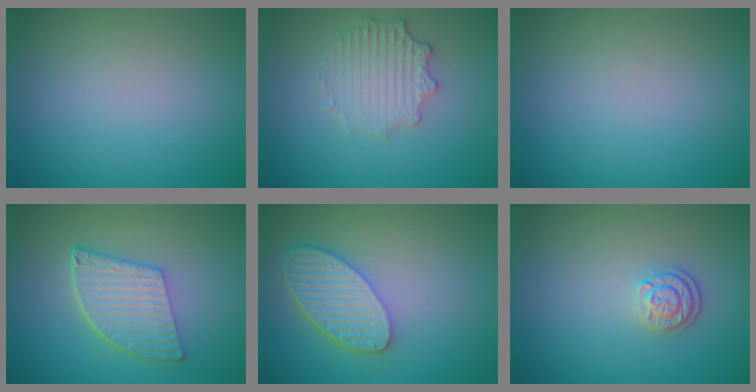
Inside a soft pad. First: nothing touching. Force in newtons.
{"total": 2.8, "press": 2.5, "slide": 1.4}
{"total": 0.0}
{"total": 5.6, "press": 4.1, "slide": 3.9}
{"total": 5.6, "press": 4.6, "slide": 3.1}
{"total": 2.4, "press": 1.9, "slide": 1.5}